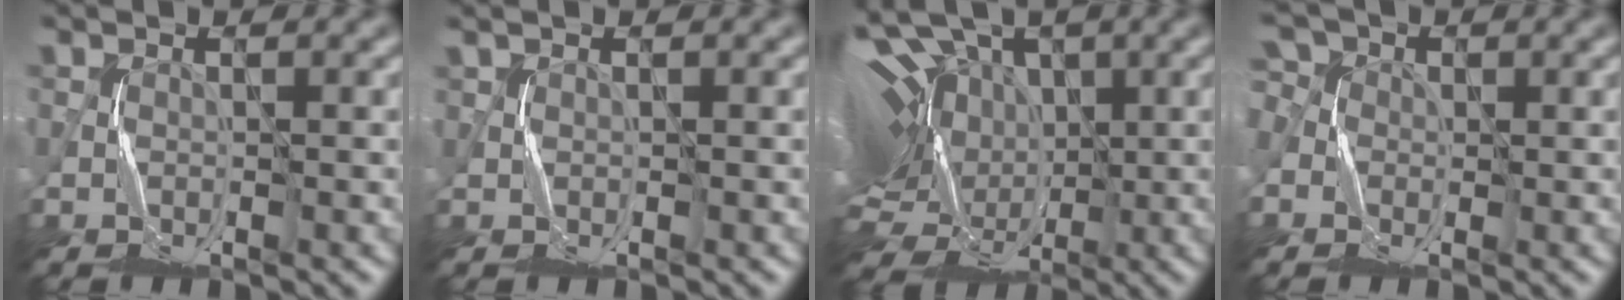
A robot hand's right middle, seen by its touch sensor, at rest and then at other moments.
{"total": 0.0}
{"total": 19.0, "force": [2.2, 13.5, 13.2], "torque": [-0.252, 0.041, 0.008]}
{"total": 3.9, "force": [0.2, 3.5, 1.8], "torque": [-0.040, 0.019, -0.029]}